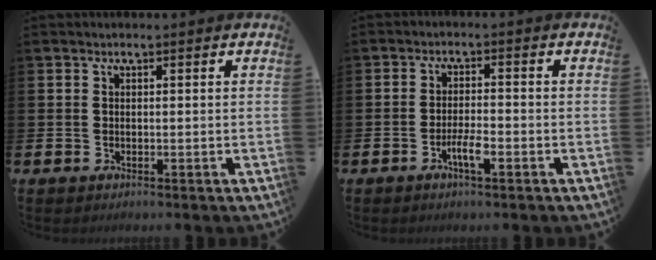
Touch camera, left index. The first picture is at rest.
{"total": 3.0, "force": [-1.4, 0.7, 2.6], "torque": [-0.046, 0.006, -0.027]}